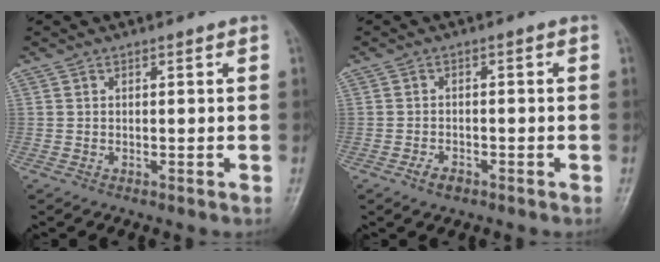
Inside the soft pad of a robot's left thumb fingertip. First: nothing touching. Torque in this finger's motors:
{"motor_torque": [-0.20, 0.32, 0.28, 0.19, -0.01]}